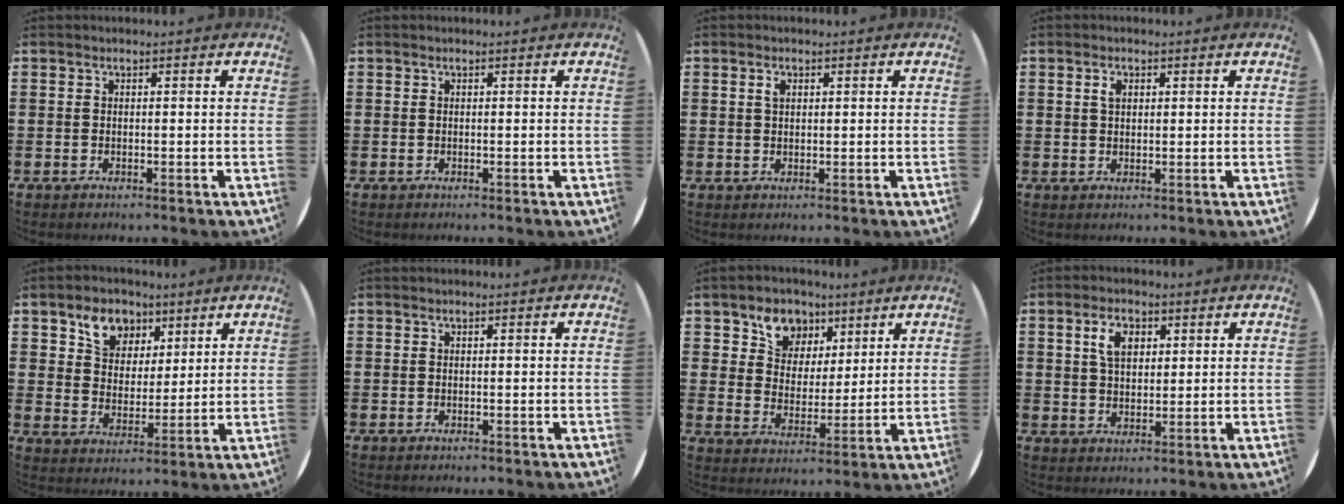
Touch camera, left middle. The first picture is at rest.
{"total": 0.0}
{"total": 1.1, "force": [0.5, 0.7, 0.7], "torque": [-0.009, 0.001, 0.008]}
{"total": 1.4, "force": [0.7, 0.9, 0.9], "torque": [-0.012, 0.003, 0.010]}
{"total": 6.3, "force": [4.4, 4.2, 1.4], "torque": [-0.037, -0.001, 0.079]}
{"total": 0.0}
{"total": 6.6, "force": [4.6, 4.7, 0.7], "torque": [-0.052, -0.008, 0.085]}
{"total": 4.4, "force": [2.0, 2.6, 2.9], "torque": [-0.050, 0.005, 0.031]}